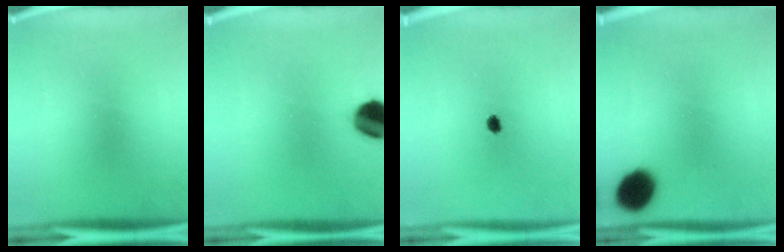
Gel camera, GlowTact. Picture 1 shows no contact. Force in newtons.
{"total": 9.8}
{"total": 1.8}
{"total": 10.1}